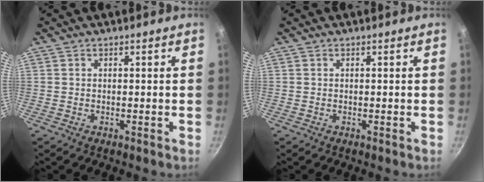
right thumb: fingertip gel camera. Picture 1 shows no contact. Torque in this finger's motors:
{"motor_torque": [-0.25, 0.25, -0.01, 0.00, 0.00]}